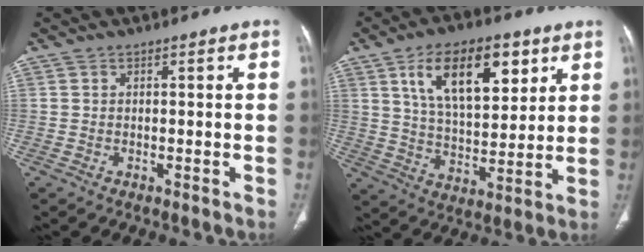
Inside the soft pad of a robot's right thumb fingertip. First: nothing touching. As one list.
[{"total": 17.2, "force": [7.7, 8.4, 12.8], "torque": [-0.168, -0.030, 0.137]}]